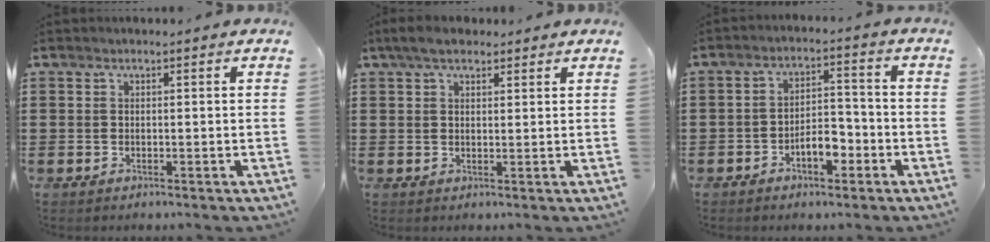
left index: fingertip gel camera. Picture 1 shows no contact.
{"total": 3.9, "force": [2.9, 1.6, 2.1], "torque": [-0.049, 0.006, 0.052]}
{"total": 5.2, "force": [-2.8, 2.4, 3.6], "torque": [-0.061, 0.013, -0.052]}